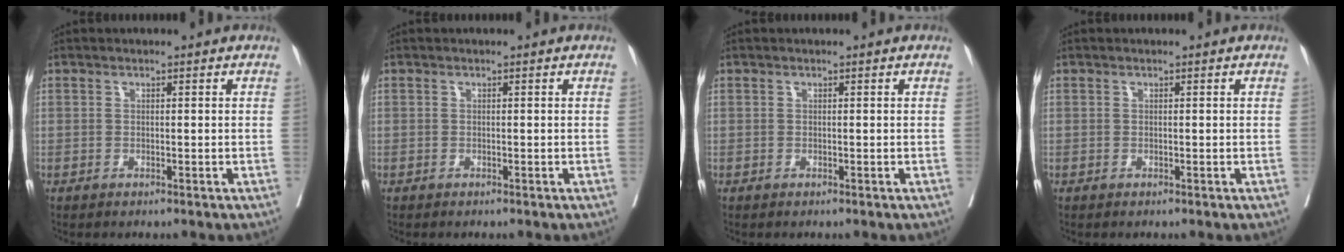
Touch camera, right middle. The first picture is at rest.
{"total": 0.0}
{"total": 0.0}
{"total": 0.0}